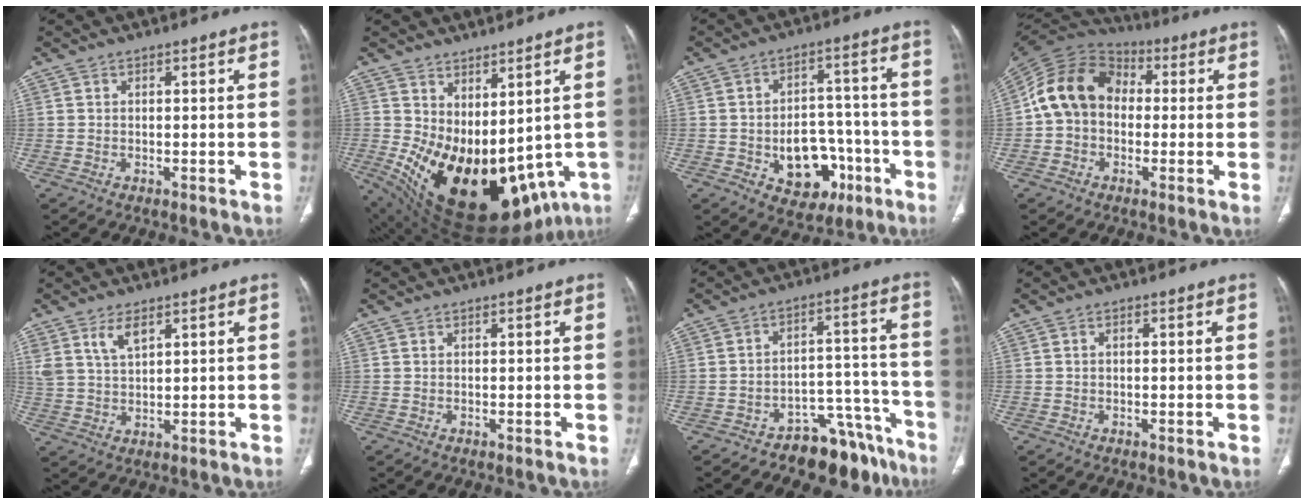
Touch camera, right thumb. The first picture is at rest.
{"total": 21.8, "force": [-1.9, 12.7, 17.7], "torque": [-0.271, -0.028, 0.014]}
{"total": 12.9, "force": [-4.7, 9.2, 7.7], "torque": [-0.067, 0.045, -0.052]}
{"total": 13.8, "force": [0.3, 11.0, 8.4], "torque": [-0.141, 0.036, -0.010]}
{"total": 5.0, "force": [3.0, 2.2, 3.3], "torque": [-0.062, -0.014, 0.064]}
{"total": 0.0}
{"total": 11.5, "force": [-9.3, 5.8, 3.5], "torque": [0.002, 0.119, -0.139]}
{"total": 0.6, "force": [0.0, 0.4, 0.5], "torque": [-0.008, 0.001, -0.002]}